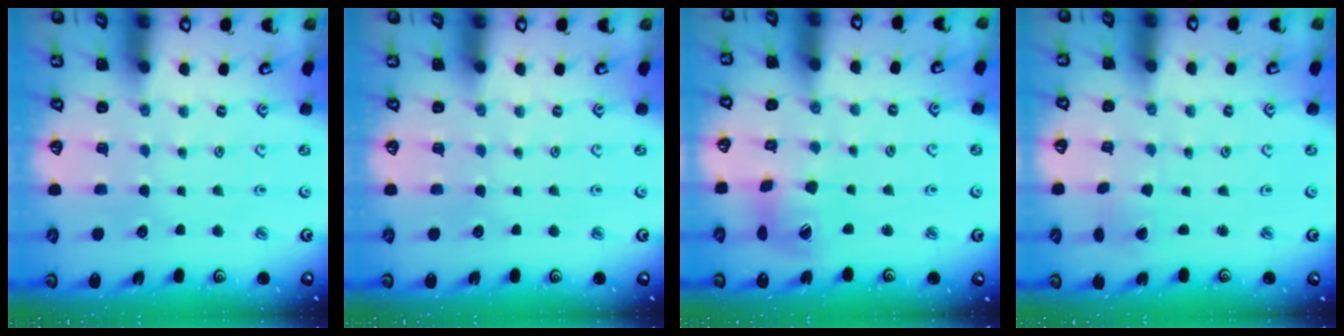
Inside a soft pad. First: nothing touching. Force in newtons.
{"total": 0.0}
{"total": 9.9, "press": 9.8, "slide": 1.2}
{"total": 0.9, "press": 0.7, "slide": 0.5}